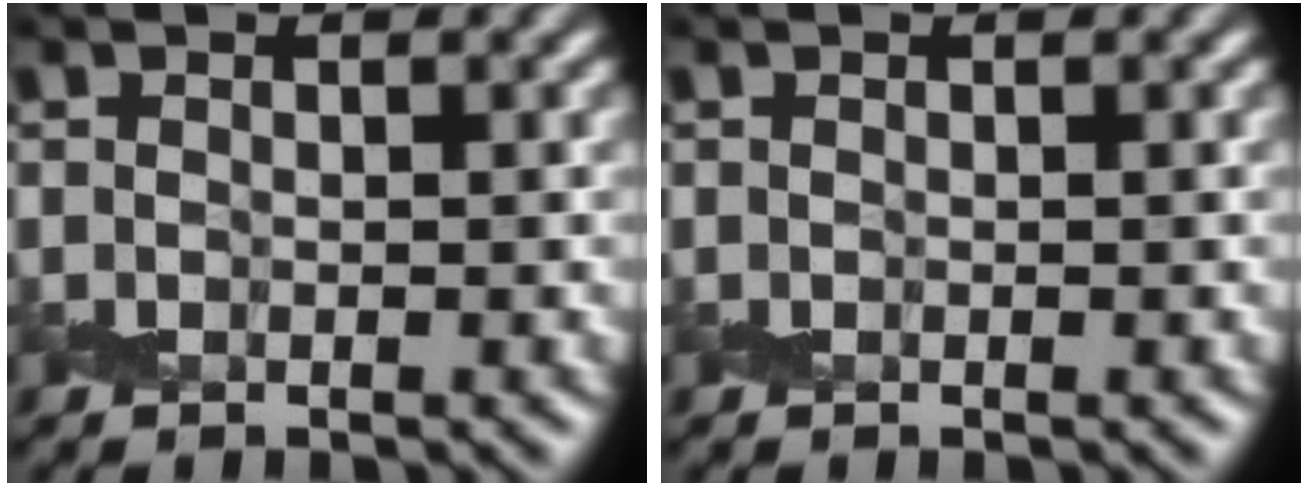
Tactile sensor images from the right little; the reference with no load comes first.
{"total": 0.0}